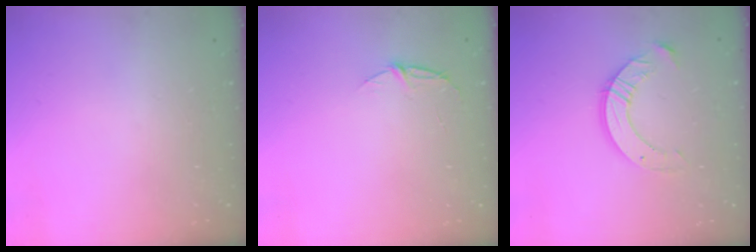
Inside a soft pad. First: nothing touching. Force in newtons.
{"total": 4.9, "press": 4.9, "slide": 0.6}
{"total": 10.5, "press": 10.4, "slide": 0.9}